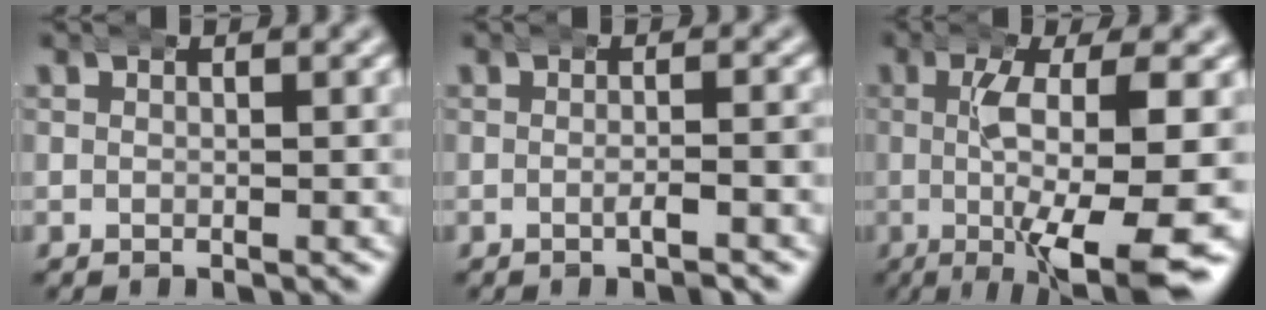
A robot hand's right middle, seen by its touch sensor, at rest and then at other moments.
{"total": 1.2, "force": [-0.6, -0.1, 1.1], "torque": [-0.008, 0.000, -0.020]}
{"total": 9.5, "force": [-2.5, 2.0, 8.9], "torque": [-0.134, -0.017, -0.032]}